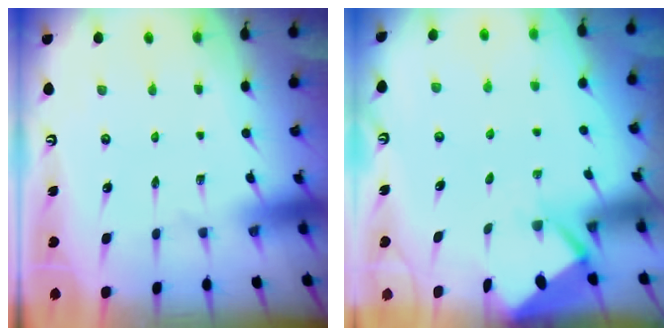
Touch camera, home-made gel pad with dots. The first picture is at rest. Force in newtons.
{"total": 2.6, "press": 2.6, "slide": 0.4}